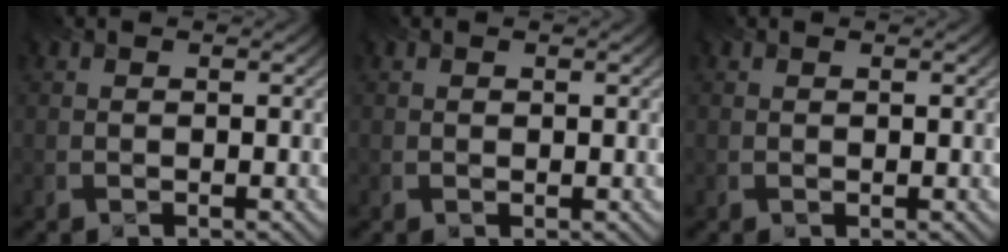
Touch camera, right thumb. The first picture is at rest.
{"total": 0.0}
{"total": 0.0}